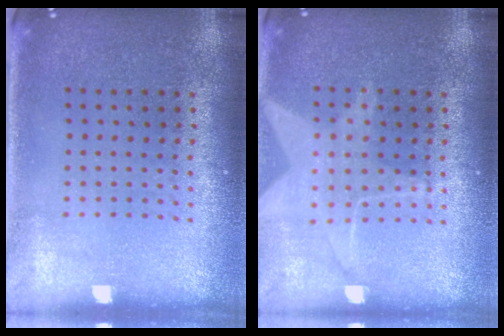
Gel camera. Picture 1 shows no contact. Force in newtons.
{"total": 1.5, "press": 1.3, "slide": 0.6}